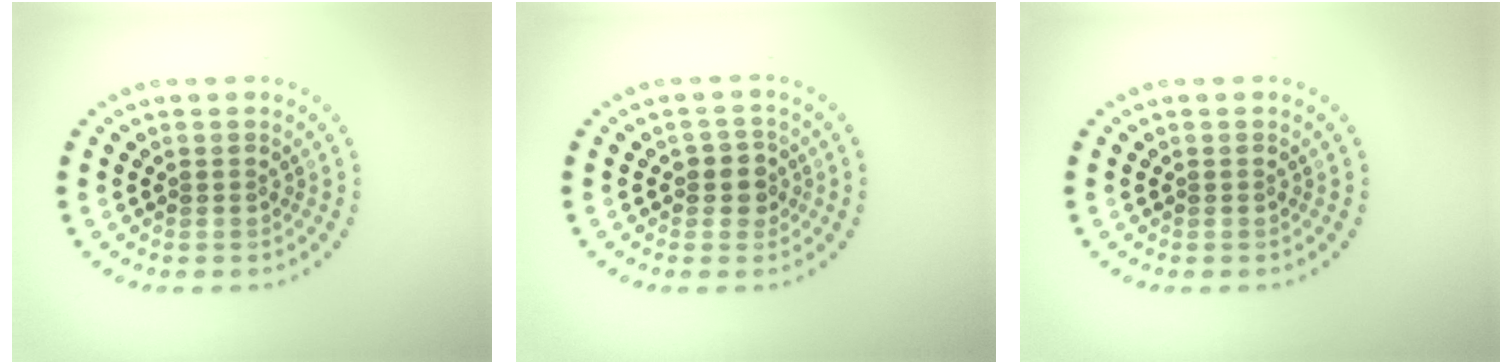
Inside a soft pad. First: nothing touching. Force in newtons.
{"total": 2.0, "press": 1.8, "slide": 0.9}
{"total": 0.0}